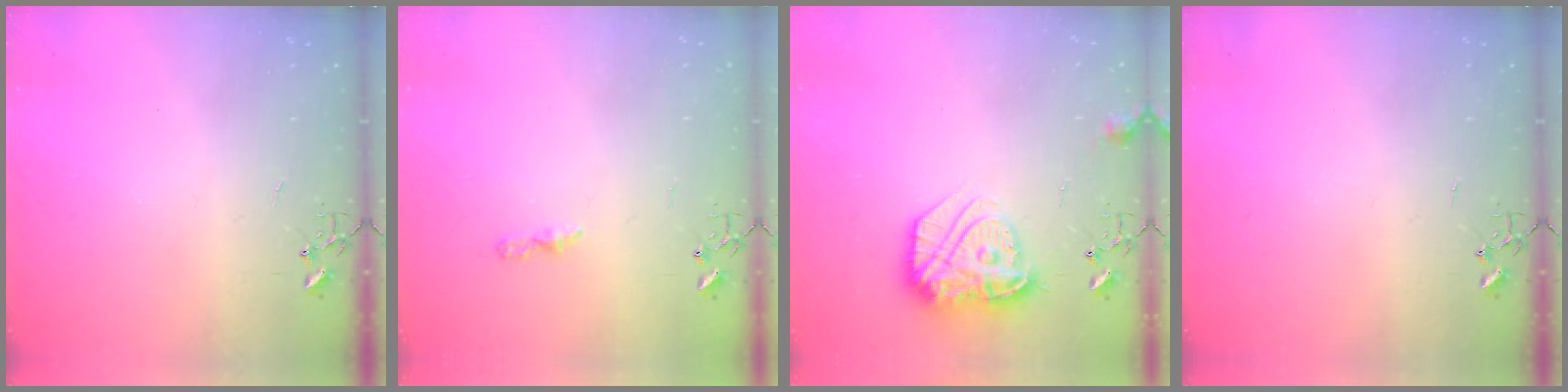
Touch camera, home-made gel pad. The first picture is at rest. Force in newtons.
{"total": 3.7, "press": 3.7, "slide": 0.4}
{"total": 17.2, "press": 17.2, "slide": 1.1}
{"total": 0.0}